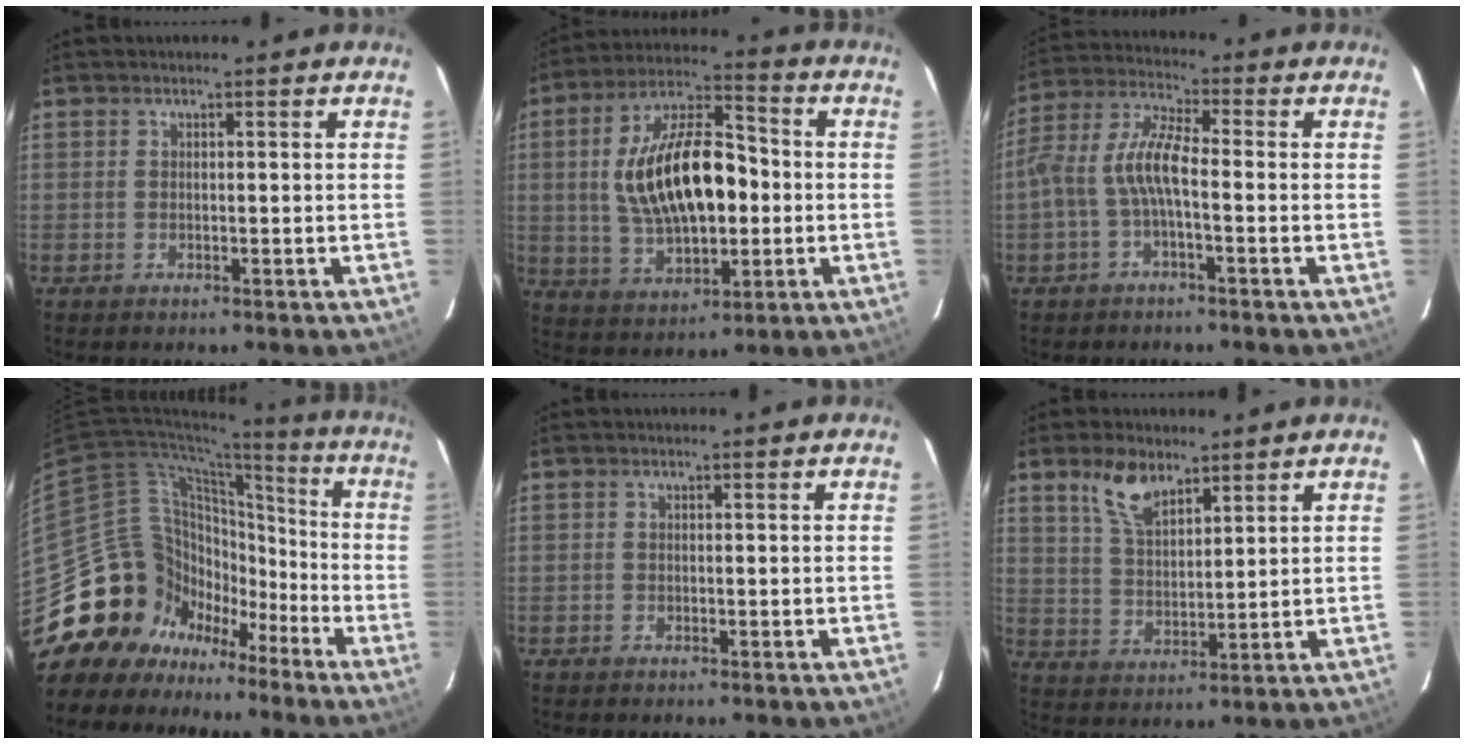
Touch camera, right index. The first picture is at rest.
{"total": 18.9, "force": [0.0, 9.3, 16.5], "torque": [-0.308, 0.017, 0.008]}
{"total": 7.9, "force": [-1.9, 2.3, 7.3], "torque": [-0.168, 0.016, -0.037]}
{"total": 21.5, "force": [-12.3, 16.6, 6.0], "torque": [-0.137, 0.064, -0.193]}
{"total": 0.0}
{"total": 7.8, "force": [5.3, 3.4, 4.6], "torque": [-0.084, 0.008, 0.107]}